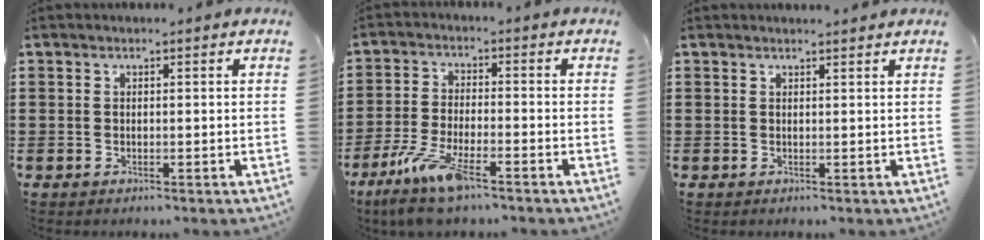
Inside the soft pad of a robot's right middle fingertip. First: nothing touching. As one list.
[{"total": 8.6, "force": [-6.0, 1.6, 6.0], "torque": [-0.130, -0.011, -0.115]}, {"total": 0.8, "force": [0.8, 0.0, 0.2], "torque": [0.003, -0.004, 0.013]}]